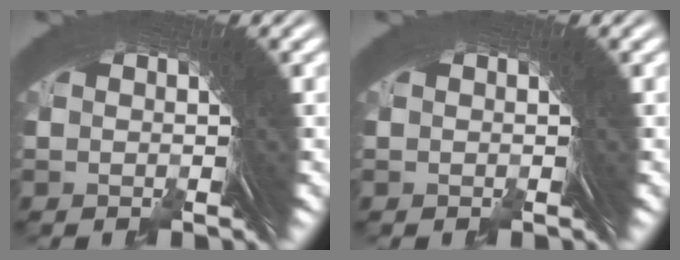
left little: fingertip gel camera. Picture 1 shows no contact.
{"total": 0.0}